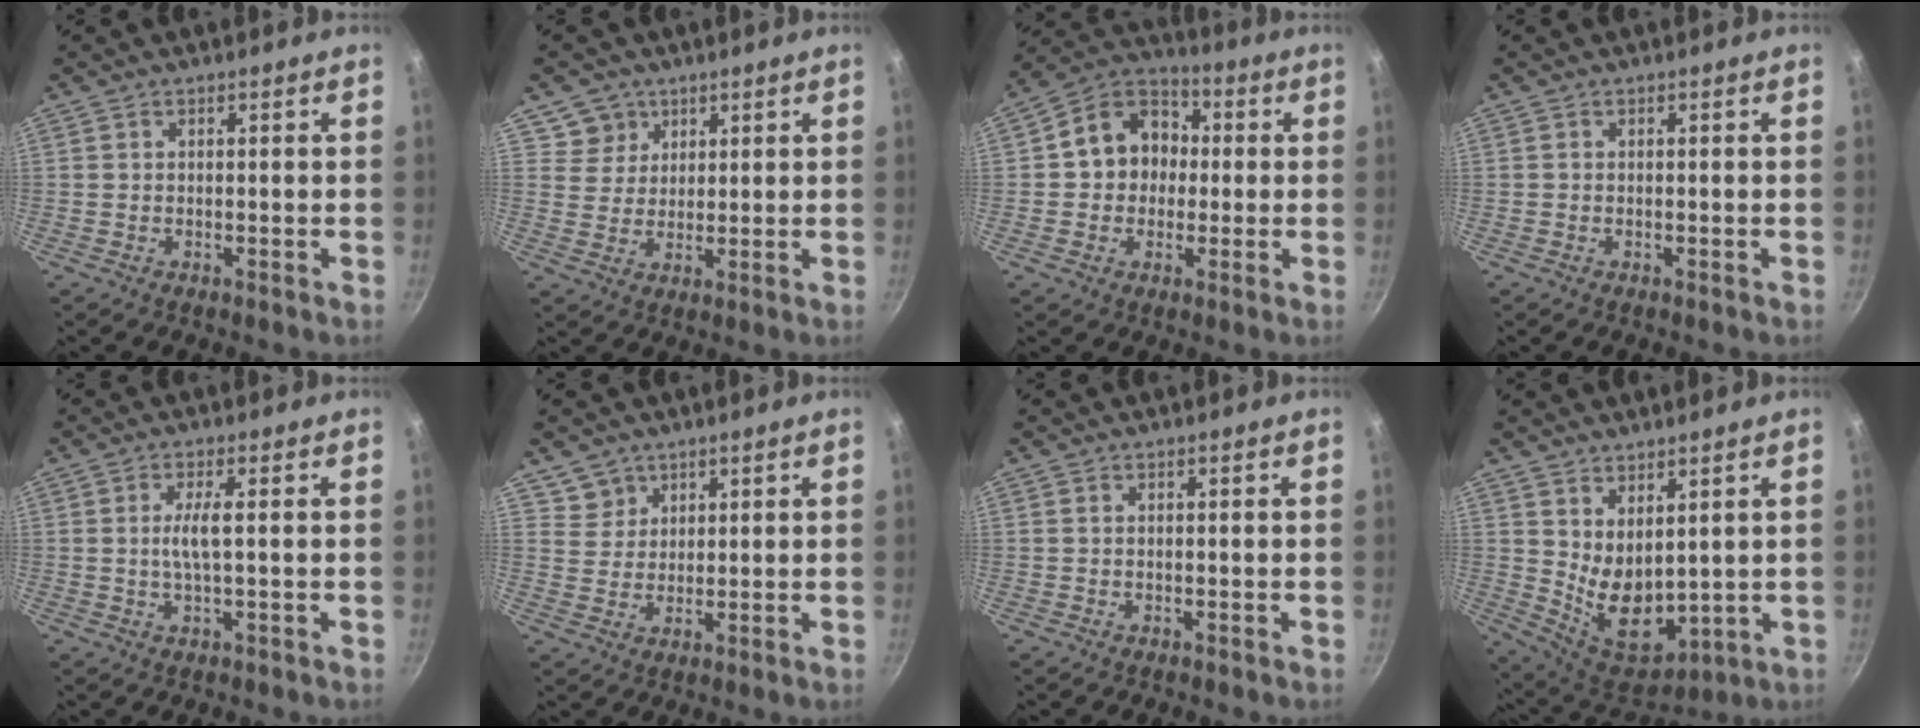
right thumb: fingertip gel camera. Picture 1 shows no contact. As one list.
[{"total": 5.4, "force": [2.9, 4.5, 0.4], "torque": [0.026, -0.004, 0.052]}, {"total": 12.1, "force": [0.5, 10.2, 6.4], "torque": [-0.060, 0.030, -0.011]}, {"total": 0.0}, {"total": 3.8, "force": [0.2, 0.5, 3.8], "torque": [-0.085, 0.003, 0.005]}, {"total": 4.4, "force": [2.8, 3.4, 0.1], "torque": [0.022, -0.002, 0.054]}, {"total": 0.0}, {"total": 10.9, "force": [3.2, 6.3, 8.2], "torque": [-0.113, -0.054, 0.084]}]